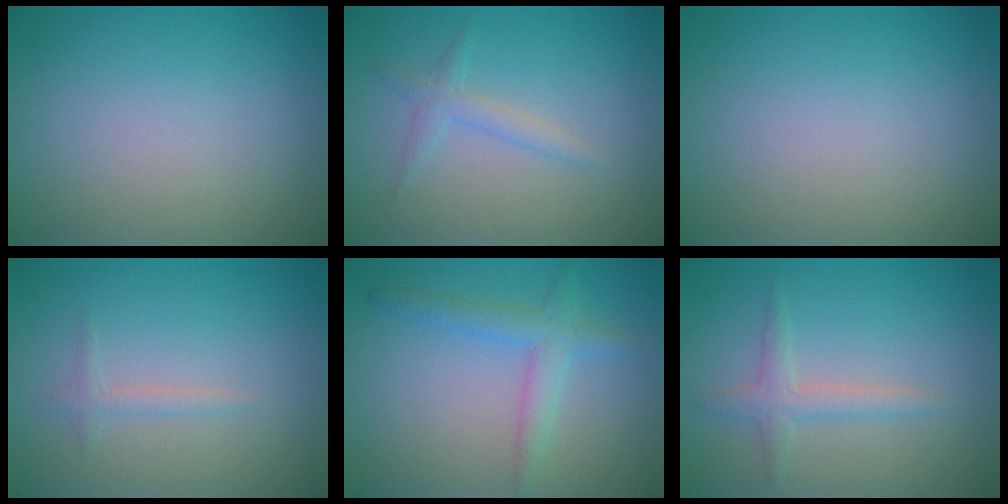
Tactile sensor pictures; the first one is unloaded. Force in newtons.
{"total": 1.5, "press": 1.5, "slide": 0.1}
{"total": 0.0}
{"total": 1.0, "press": 1.0, "slide": 0.0}
{"total": 2.8, "press": 2.8, "slide": 0.2}
{"total": 2.0, "press": 2.0, "slide": 0.1}